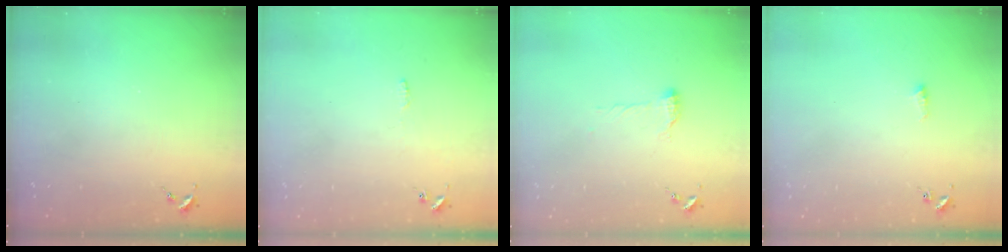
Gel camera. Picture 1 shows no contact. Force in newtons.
{"total": 3.8, "press": 3.8, "slide": 0.4}
{"total": 7.1, "press": 7.1, "slide": 0.8}
{"total": 5.3, "press": 5.3, "slide": 0.7}